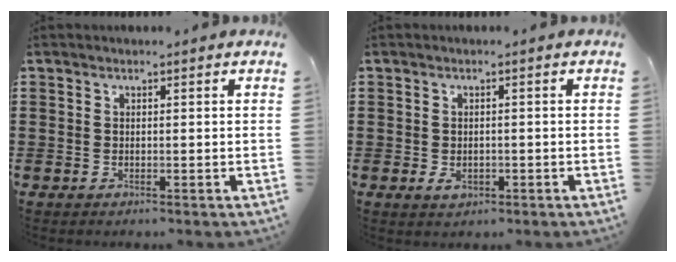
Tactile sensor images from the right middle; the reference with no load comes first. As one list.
[{"total": 1.8, "force": [-0.6, 1.1, 1.3], "torque": [-0.017, -0.005, -0.013]}]